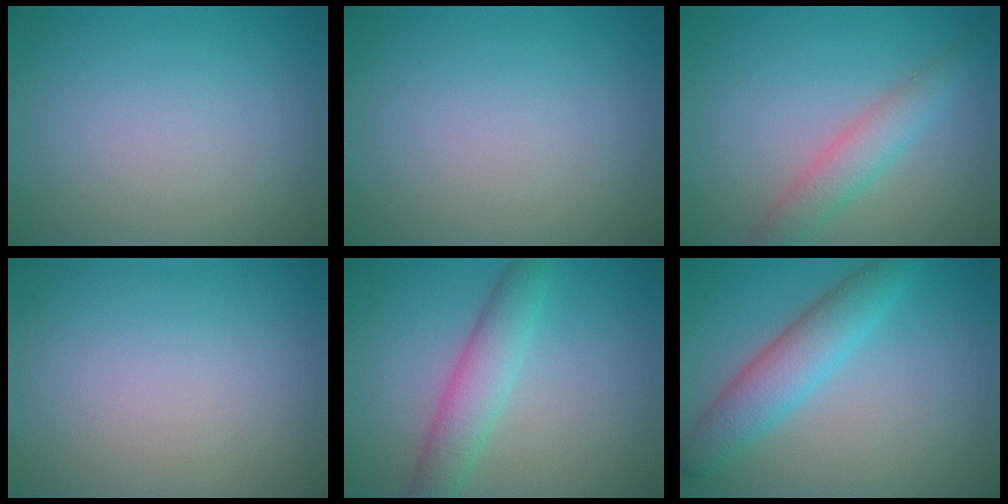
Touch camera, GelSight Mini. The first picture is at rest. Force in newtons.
{"total": 0.0}
{"total": 3.1, "press": 3.1, "slide": 0.1}
{"total": 0.0}
{"total": 3.9, "press": 3.9, "slide": 0.2}
{"total": 4.7, "press": 4.7, "slide": 0.1}